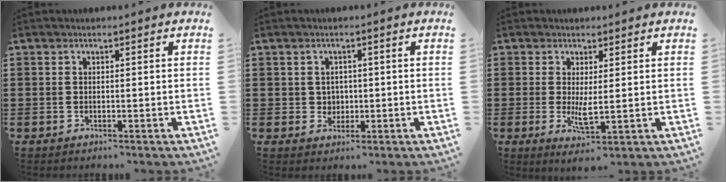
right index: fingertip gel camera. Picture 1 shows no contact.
{"total": 2.1, "force": [0.2, 2.0, 0.5], "torque": [-0.010, 0.007, -0.002]}
{"total": 3.4, "force": [0.3, 0.8, 3.3], "torque": [-0.063, -0.008, 0.002]}